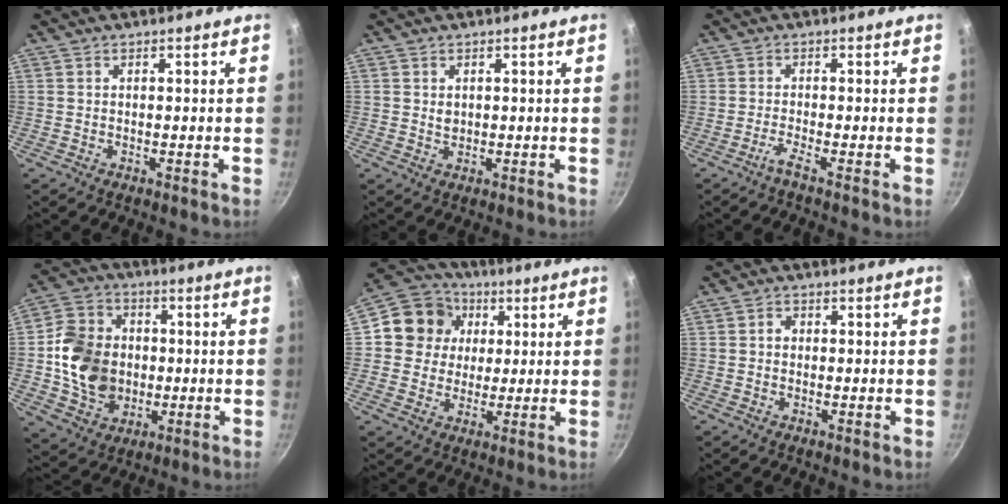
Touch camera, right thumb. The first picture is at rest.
{"total": 1.5, "force": [0.4, 1.3, 0.7], "torque": [-0.009, 0.000, 0.008]}
{"total": 1.9, "force": [-1.3, -0.5, 1.4], "torque": [-0.043, 0.003, -0.032]}
{"total": 15.0, "force": [-0.4, 12.4, 8.5], "torque": [-0.131, 0.018, -0.006]}
{"total": 11.7, "force": [2.9, 10.7, 3.9], "torque": [-0.036, 0.014, 0.038]}
{"total": 1.4, "force": [0.0, 1.2, 0.7], "torque": [-0.010, 0.006, -0.003]}